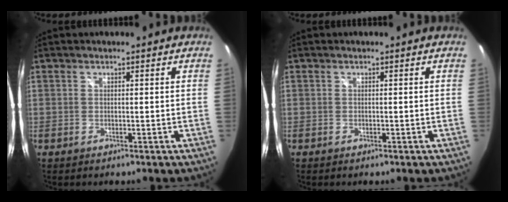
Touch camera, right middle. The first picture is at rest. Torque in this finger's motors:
{"motor_torque": [0.05, -0.11, -0.03, 0.00]}